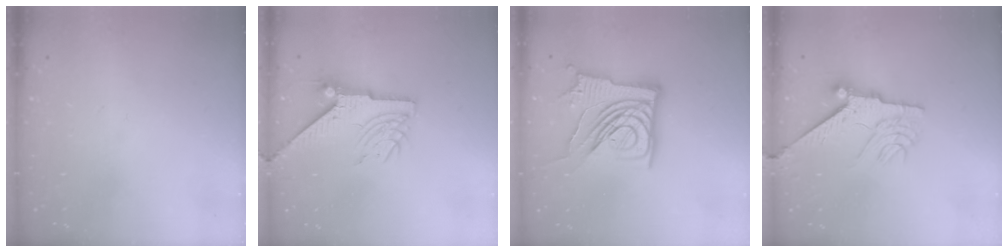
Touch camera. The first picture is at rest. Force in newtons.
{"total": 7.7, "press": 7.7, "slide": 0.6}
{"total": 14.5, "press": 14.4, "slide": 1.2}
{"total": 9.3, "press": 9.2, "slide": 1.1}